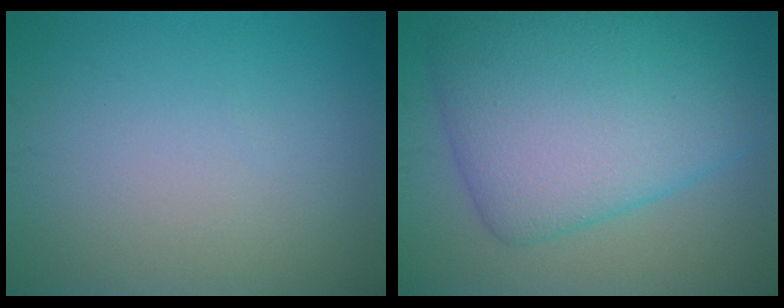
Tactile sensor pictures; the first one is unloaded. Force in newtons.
{"total": 10.2, "press": 10.1, "slide": 0.3}